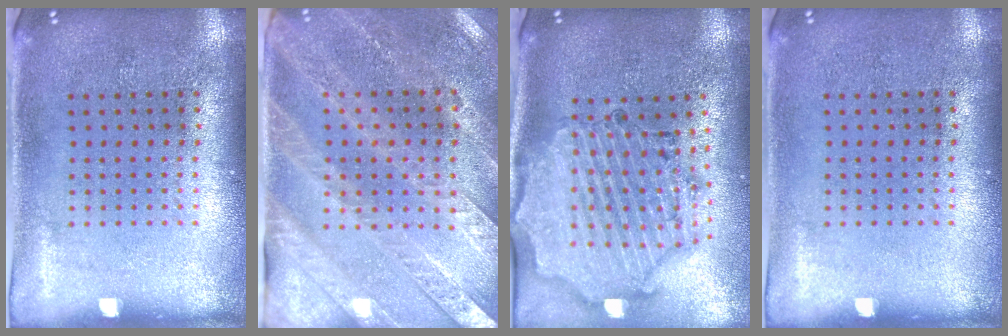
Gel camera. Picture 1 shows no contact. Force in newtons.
{"total": 2.8, "press": 2.6, "slide": 1.0}
{"total": 2.2, "press": 2.1, "slide": 0.6}
{"total": 0.0}